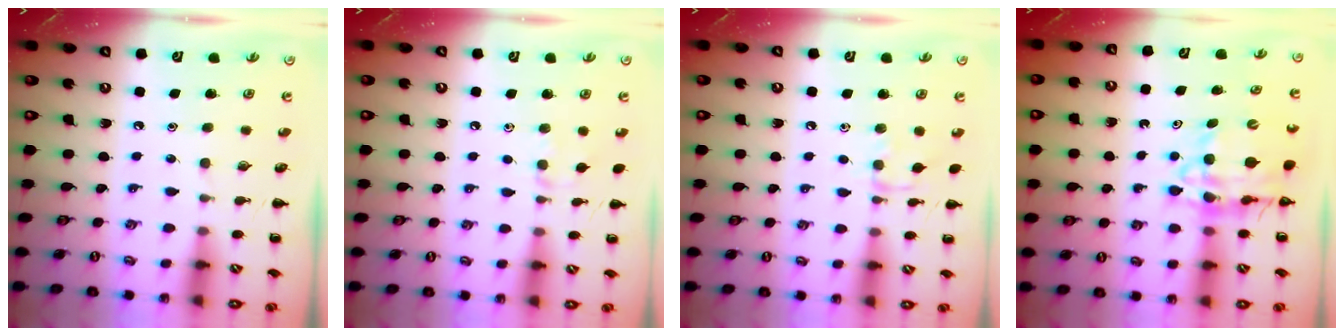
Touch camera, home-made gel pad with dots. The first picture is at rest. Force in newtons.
{"total": 5.5, "press": 5.1, "slide": 1.8}
{"total": 6.8, "press": 6.6, "slide": 1.3}
{"total": 13.5, "press": 12.9, "slide": 4.2}